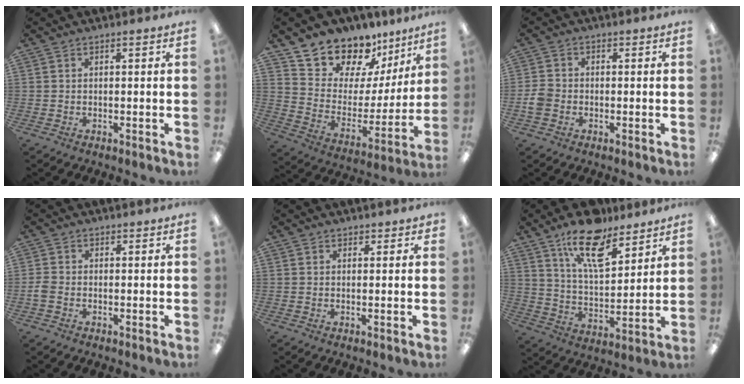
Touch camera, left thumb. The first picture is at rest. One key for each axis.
{"total": 14.7, "fx": 12.7, "fy": 7.2, "fz": 1.5, "tx": -0.055, "ty": -0.115, "tz": 0.237}
{"total": 3.7, "fx": -1.2, "fy": 3.0, "fz": 1.7, "tx": -0.025, "ty": 0.011, "tz": -0.020}
{"total": 2.1, "fx": -0.7, "fy": 1.5, "fz": 1.3, "tx": -0.022, "ty": 0.003, "tz": -0.011}
{"total": 1.2, "fx": 0.8, "fy": 0.8, "fz": 0.1, "tx": 0.006, "ty": -0.001, "tz": 0.014}
{"total": 15.9, "fx": 11.1, "fy": 6.6, "fz": 9.3, "tx": -0.151, "ty": -0.053, "tz": 0.190}